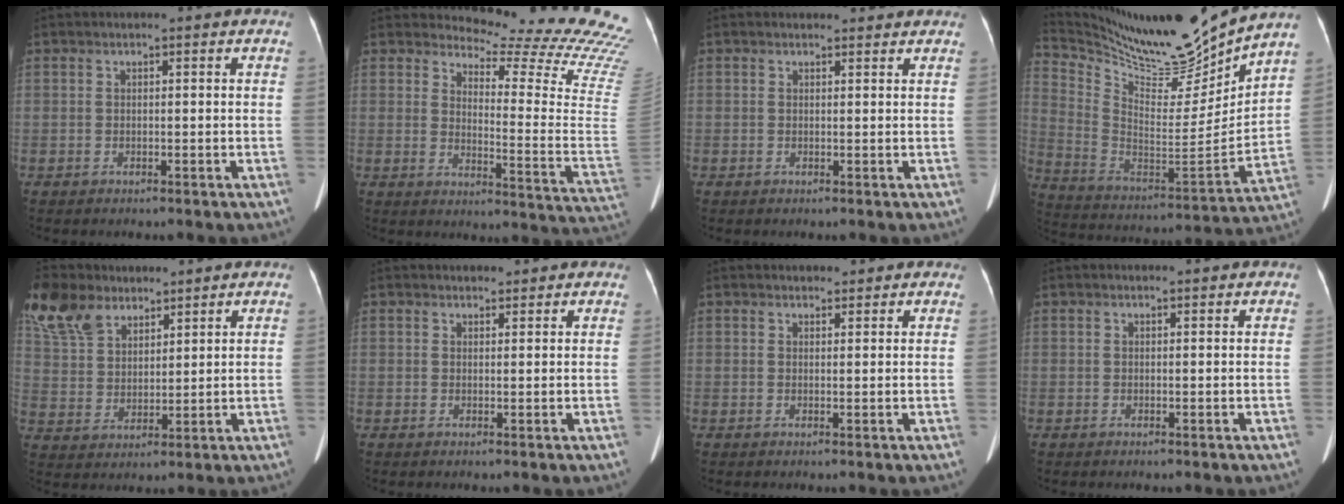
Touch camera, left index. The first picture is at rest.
{"total": 20.0, "force": [19.2, -0.1, 5.8], "torque": [-0.084, -0.168, 0.213]}
{"total": 2.5, "force": [1.9, 1.6, -0.4], "torque": [0.022, 0.005, 0.017]}
{"total": 19.6, "force": [18.3, 0.1, 7.2], "torque": [-0.149, -0.067, 0.310]}
{"total": 13.2, "force": [10.0, 6.7, 5.4], "torque": [-0.132, 0.035, 0.201]}
{"total": 3.2, "force": [2.9, 1.2, 0.6], "torque": [-0.001, 0.006, 0.034]}
{"total": 3.6, "force": [3.3, 1.4, 0.7], "torque": [0.001, 0.007, 0.038]}
{"total": 1.7, "force": [1.6, 0.0, 0.5], "torque": [-0.006, 0.000, 0.020]}